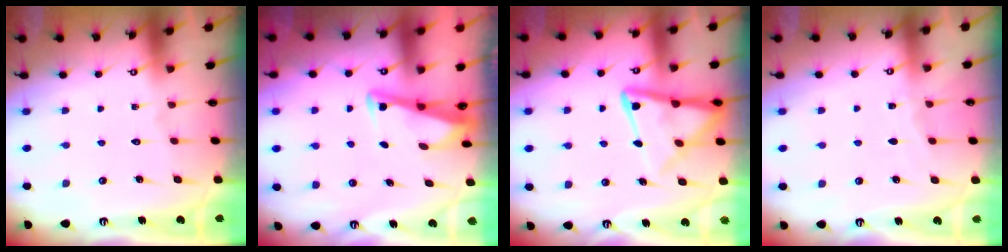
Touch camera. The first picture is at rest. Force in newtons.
{"total": 3.5, "press": 3.5, "slide": 0.4}
{"total": 11.7, "press": 11.7, "slide": 1.1}
{"total": 2.6, "press": 2.6, "slide": 0.4}